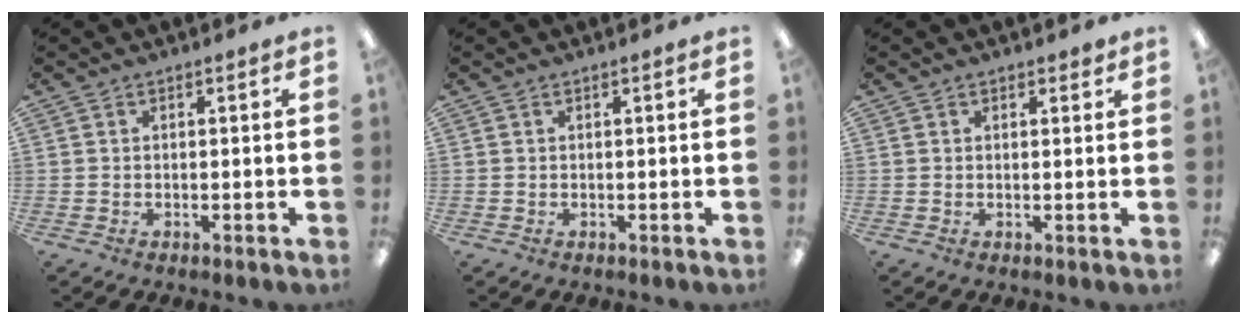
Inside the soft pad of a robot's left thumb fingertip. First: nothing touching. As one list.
[{"total": 0.0}, {"total": 1.1, "force": [0.8, 0.6, 0.3], "torque": [0.003, -0.002, 0.014]}]